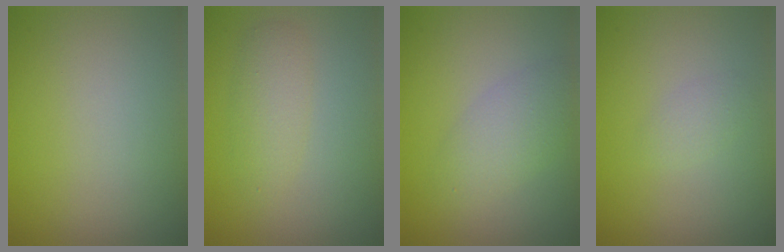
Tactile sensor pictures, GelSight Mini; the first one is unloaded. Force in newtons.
{"total": 2.2, "press": 2.2, "slide": 0.0}
{"total": 3.0, "press": 3.0, "slide": 0.1}
{"total": 1.1, "press": 1.1, "slide": 0.1}